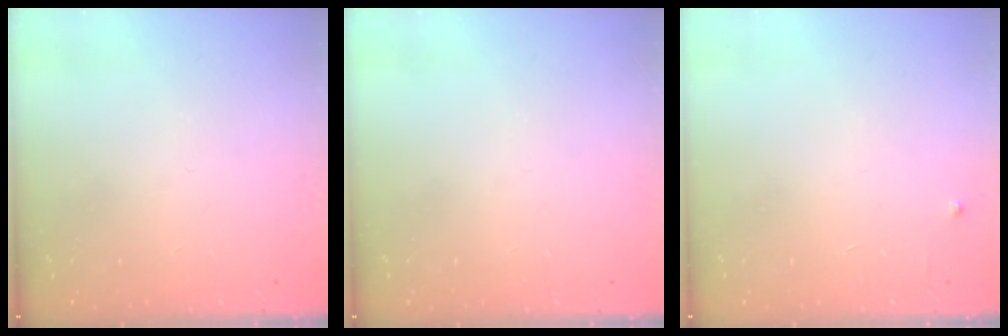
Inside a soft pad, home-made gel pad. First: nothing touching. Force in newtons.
{"total": 0.0}
{"total": 2.6, "press": 2.6, "slide": 0.4}